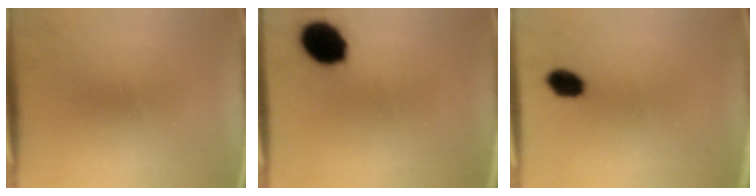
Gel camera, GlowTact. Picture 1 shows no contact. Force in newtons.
{"total": 11.6}
{"total": 4.4}